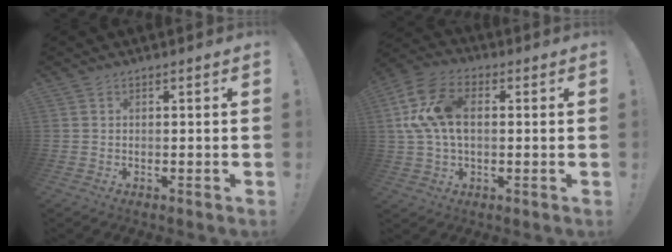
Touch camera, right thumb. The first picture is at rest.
{"total": 15.7, "force": [2.1, 10.2, 11.7], "torque": [-0.234, 0.005, 0.039]}